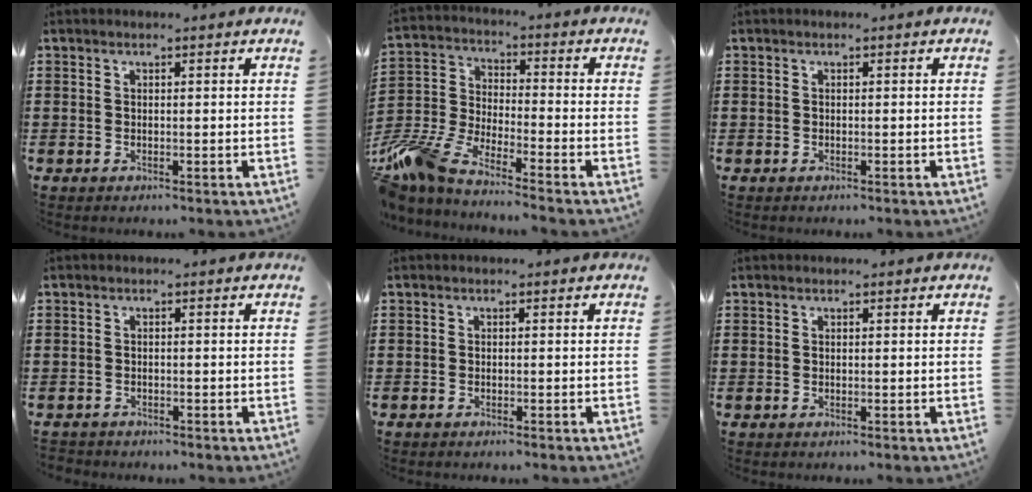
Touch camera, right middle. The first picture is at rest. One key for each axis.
{"total": 7.8, "fx": -7.2, "fy": 0.9, "fz": 2.9, "tx": -0.099, "ty": -0.010, "tz": -0.154}
{"total": 0.0}
{"total": 1.0, "fx": -1.0, "fy": 0.1, "fz": -0.2, "tx": 0.000, "ty": 0.000, "tz": -0.022}
{"total": 0.5, "fx": -0.5, "fy": 0.1, "fz": 0.1, "tx": -0.003, "ty": -0.002, "tz": -0.009}
{"total": 0.0}